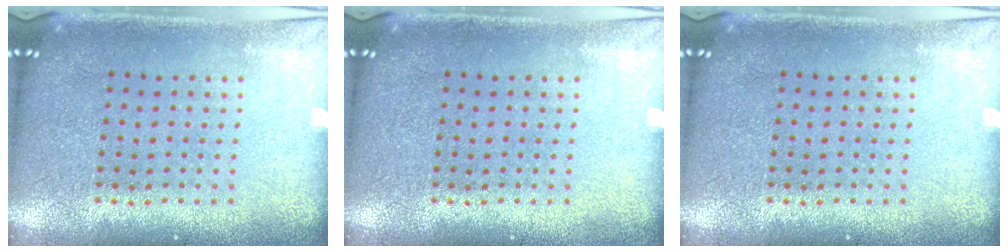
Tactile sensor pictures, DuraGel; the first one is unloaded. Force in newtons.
{"total": 0.0}
{"total": 0.0}